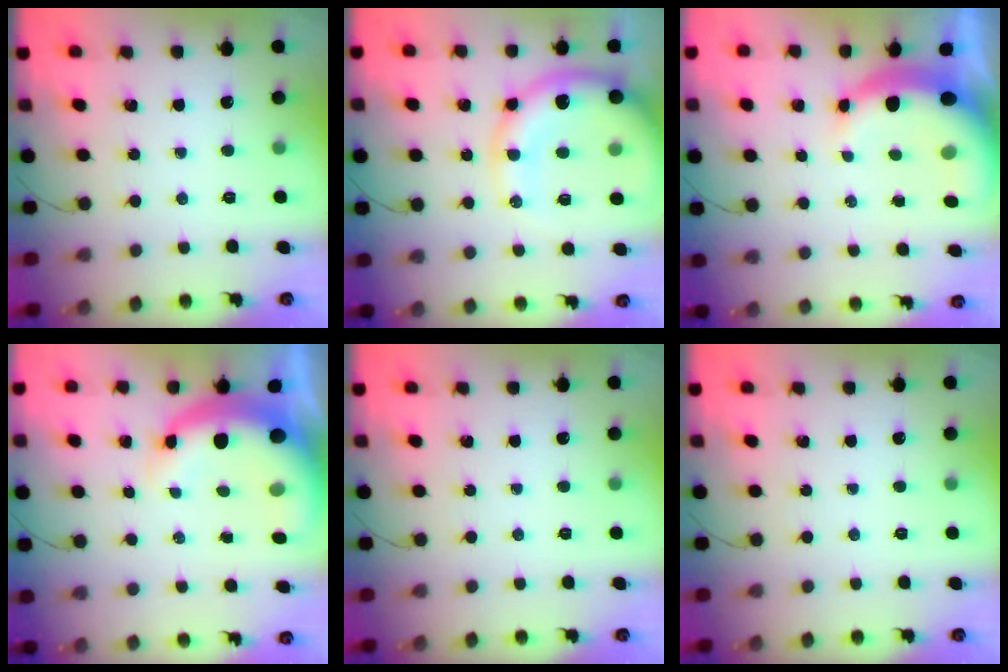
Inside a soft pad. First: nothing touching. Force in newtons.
{"total": 16.3, "press": 15.9, "slide": 3.5}
{"total": 8.9, "press": 8.8, "slide": 1.7}
{"total": 12.2, "press": 11.9, "slide": 2.8}
{"total": 0.0}
{"total": 0.0}